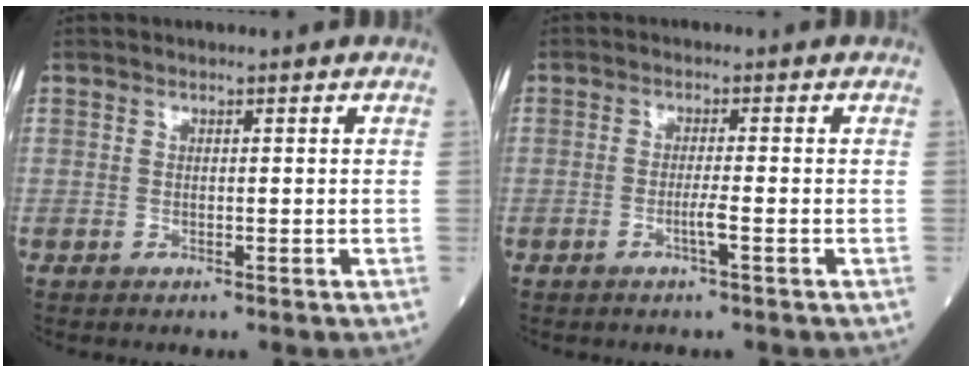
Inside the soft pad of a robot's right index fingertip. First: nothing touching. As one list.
[{"total": 2.2, "force": [-1.0, -0.5, 1.9], "torque": [-0.038, -0.002, -0.021]}]